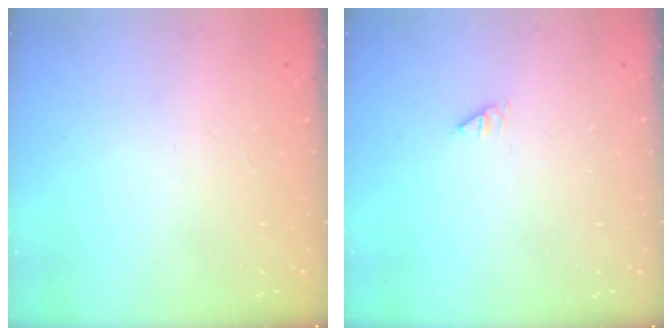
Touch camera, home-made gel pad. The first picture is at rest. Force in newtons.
{"total": 0.0}